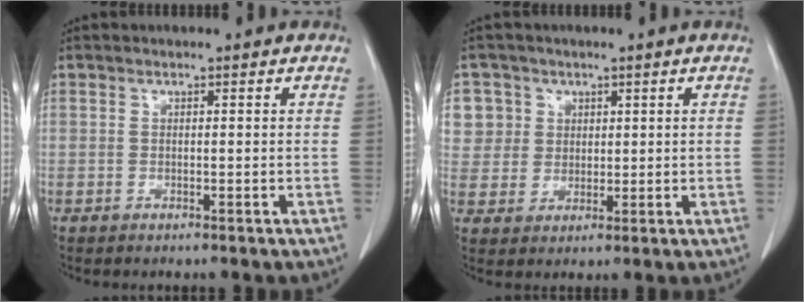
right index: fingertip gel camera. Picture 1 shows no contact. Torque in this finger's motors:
{"motor_torque": [-0.13, 0.25, -0.03, 0.00]}